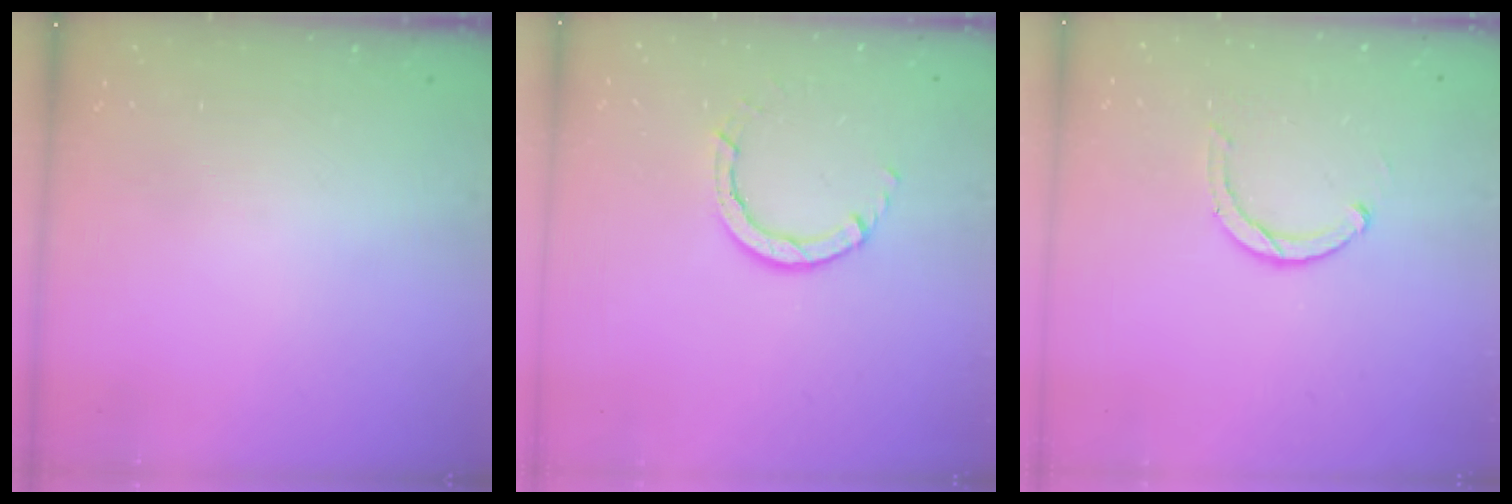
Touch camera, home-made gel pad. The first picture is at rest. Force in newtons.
{"total": 3.7, "press": 3.7, "slide": 0.4}
{"total": 3.0, "press": 2.9, "slide": 0.5}